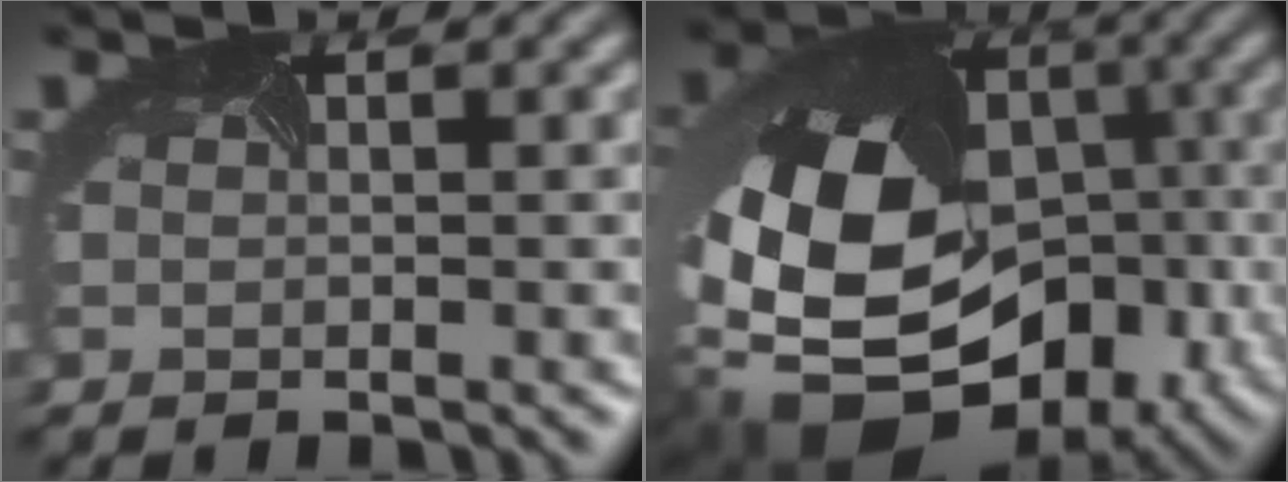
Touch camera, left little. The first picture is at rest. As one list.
[{"total": 19.7, "force": [-4.6, 14.3, 12.6], "torque": [-0.222, -0.033, -0.062]}]